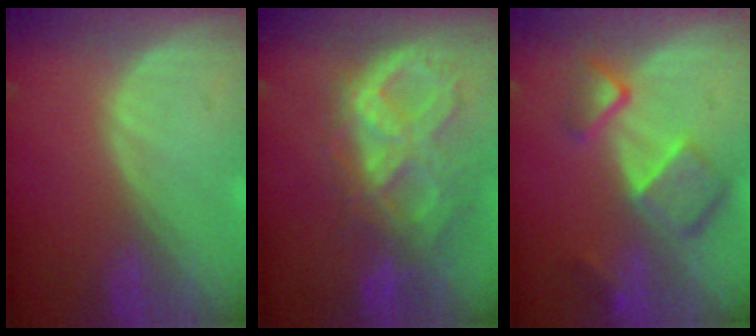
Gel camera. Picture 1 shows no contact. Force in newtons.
{"total": 10.5, "press": 8.8, "slide": 5.8}
{"total": 7.8, "press": 6.8, "slide": 3.9}